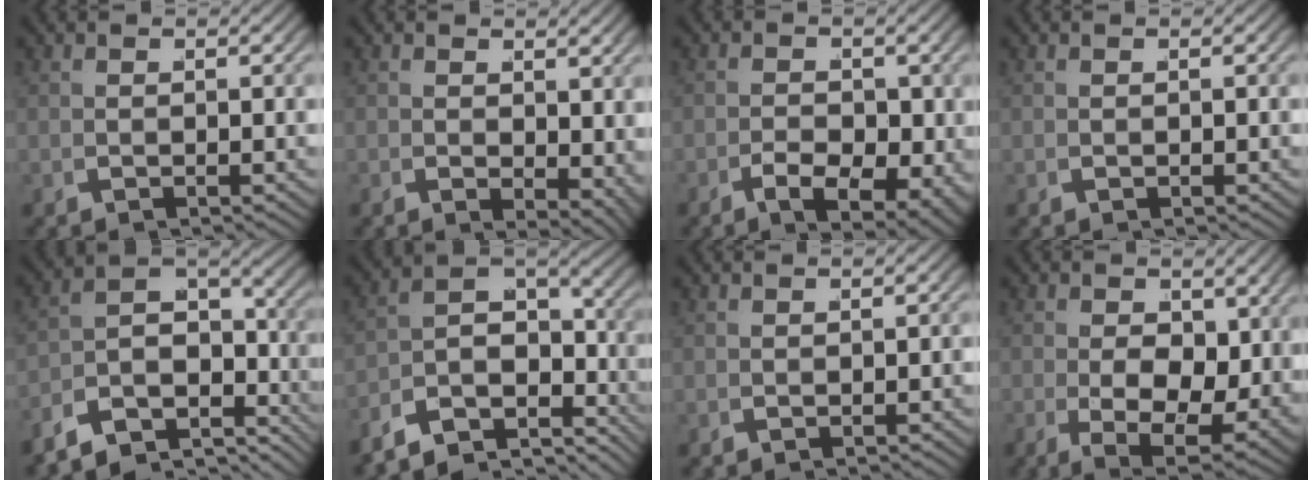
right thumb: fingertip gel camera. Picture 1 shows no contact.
{"total": 2.8, "force": [0.4, 1.7, 2.2], "torque": [-0.026, -0.016, 0.017]}
{"total": 5.9, "force": [-1.7, 3.5, 4.5], "torque": [-0.070, -0.022, -0.018]}
{"total": 0.0}
{"total": 9.7, "force": [-2.5, 5.5, 7.6], "torque": [-0.126, -0.006, -0.045]}
{"total": 9.9, "force": [-2.7, 5.6, 7.6], "torque": [-0.129, -0.009, -0.045]}
{"total": 0.5, "force": [-0.4, 0.2, 0.2], "torque": [-0.004, -0.003, -0.006]}
{"total": 10.2, "force": [-1.3, 6.8, 7.5], "torque": [-0.134, -0.058, 0.005]}